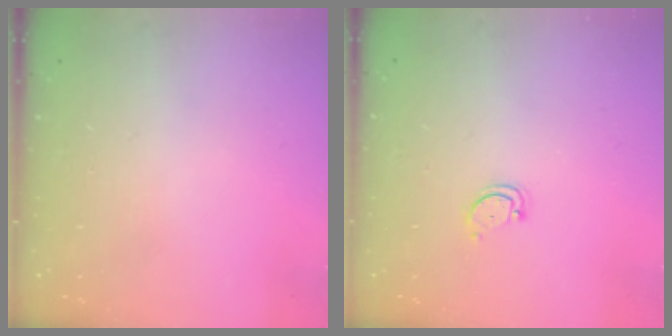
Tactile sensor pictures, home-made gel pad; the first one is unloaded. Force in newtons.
{"total": 2.8, "press": 2.8, "slide": 0.3}